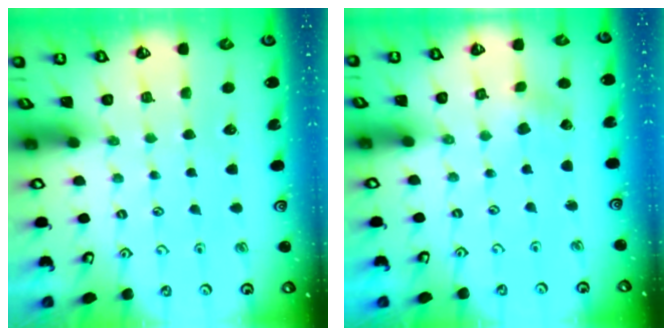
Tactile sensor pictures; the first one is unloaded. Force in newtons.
{"total": 0.8, "press": 0.8, "slide": 0.1}